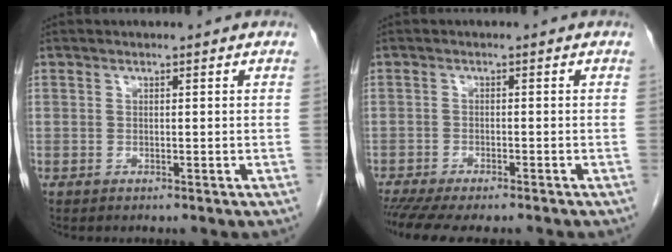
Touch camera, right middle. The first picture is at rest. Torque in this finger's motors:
{"motor_torque": [1.17, -0.97, 0.33, 0.10]}